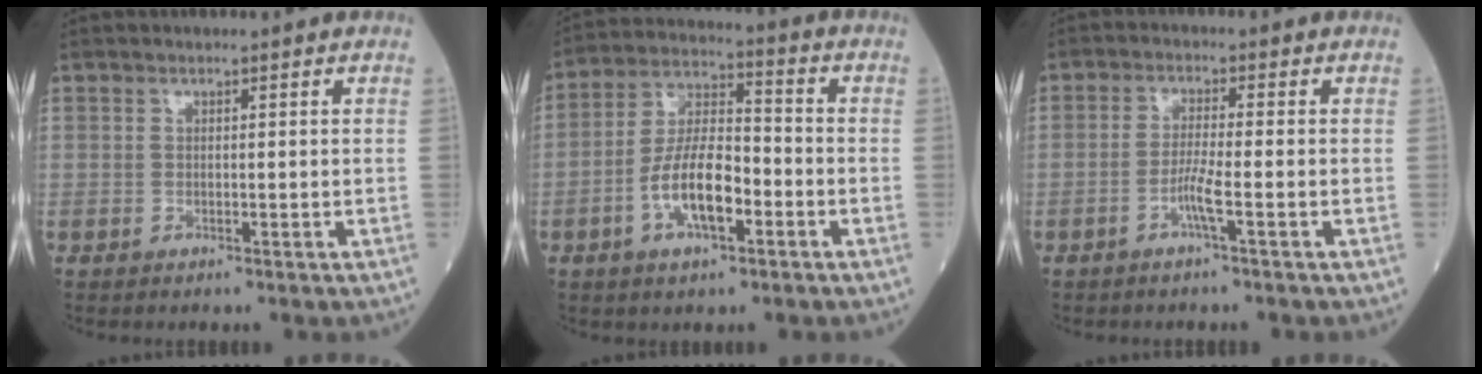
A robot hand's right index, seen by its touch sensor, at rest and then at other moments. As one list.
[{"total": 10.3, "force": [-3.6, 3.6, 8.9], "torque": [-0.181, 0.012, -0.067]}, {"total": 3.2, "force": [-1.5, -0.5, 2.8], "torque": [-0.057, -0.002, -0.035]}]